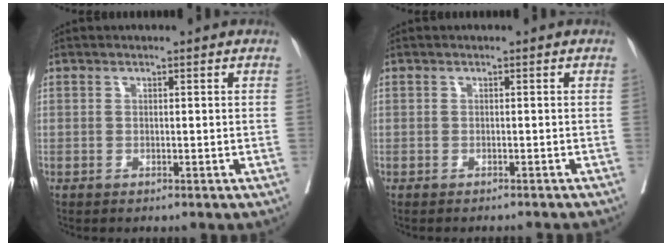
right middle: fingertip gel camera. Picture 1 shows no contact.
{"total": 3.1, "force": [-2.9, -0.5, 1.0], "torque": [-0.012, -0.010, -0.035]}